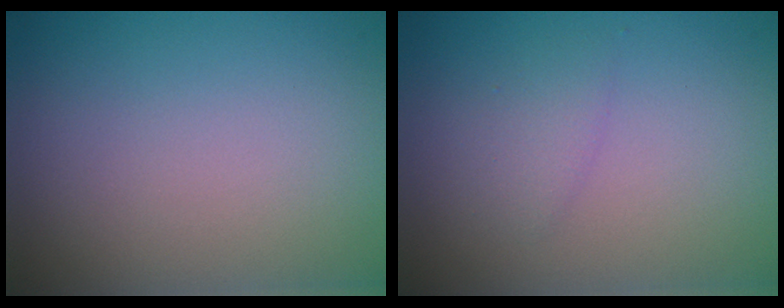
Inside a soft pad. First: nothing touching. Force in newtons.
{"total": 1.2, "press": 1.2, "slide": 0.1}